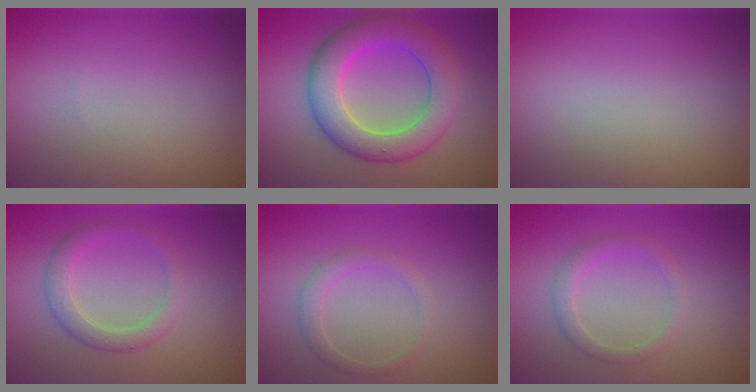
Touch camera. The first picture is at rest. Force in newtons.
{"total": 7.4, "press": 7.4, "slide": 0.1}
{"total": 0.0}
{"total": 2.7, "press": 2.7, "slide": 0.2}
{"total": 1.8, "press": 1.8, "slide": 0.1}
{"total": 2.0, "press": 2.0, "slide": 0.2}